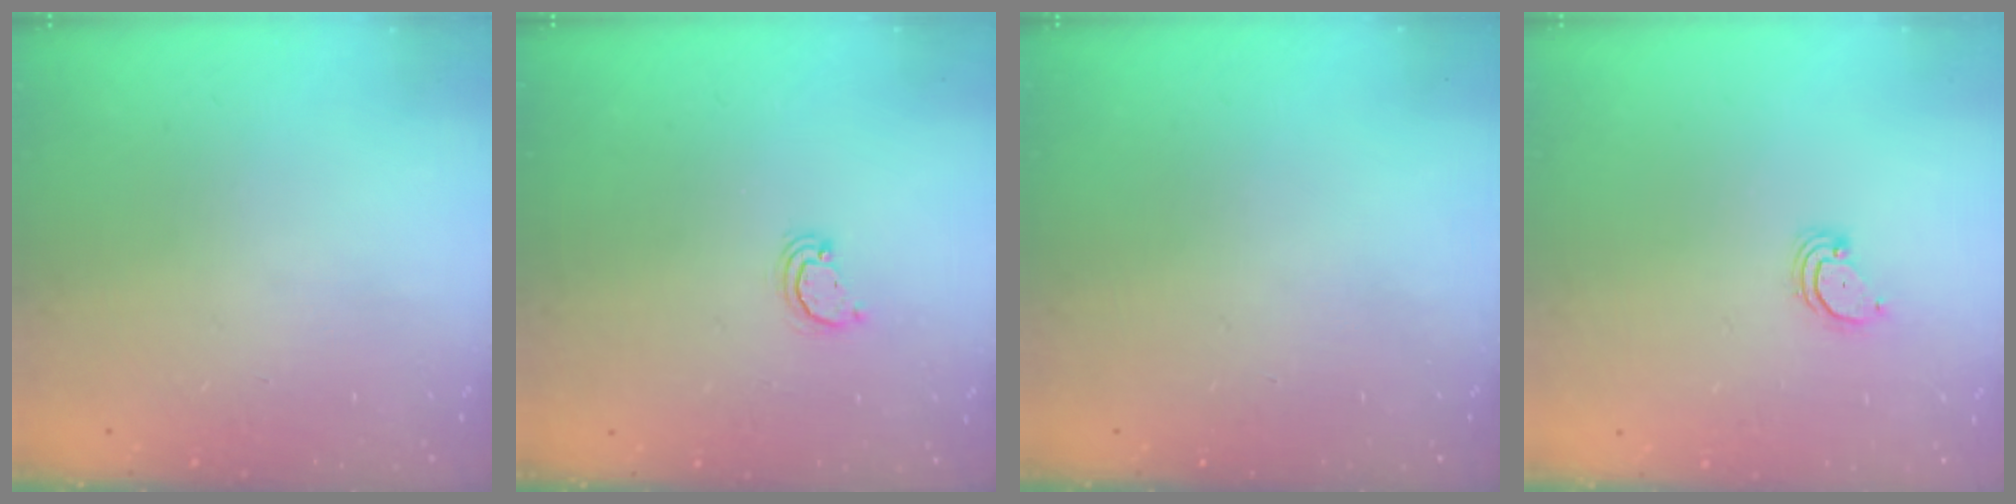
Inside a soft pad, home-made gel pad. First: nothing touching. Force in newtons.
{"total": 2.5, "press": 2.5, "slide": 0.3}
{"total": 0.0}
{"total": 2.2, "press": 2.2, "slide": 0.3}